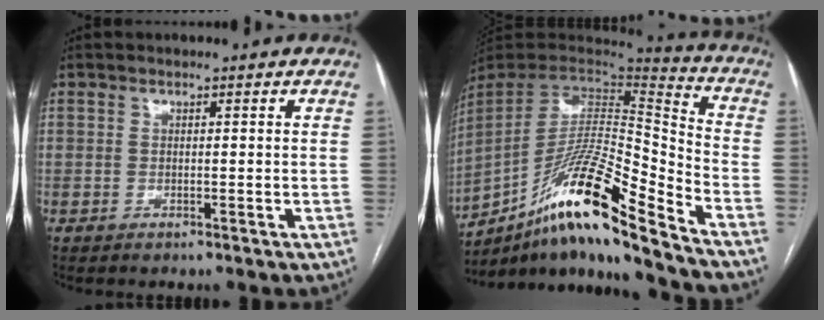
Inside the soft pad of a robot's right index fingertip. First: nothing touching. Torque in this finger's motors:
{"motor_torque": [1.27, -0.79, 0.52, 0.21]}